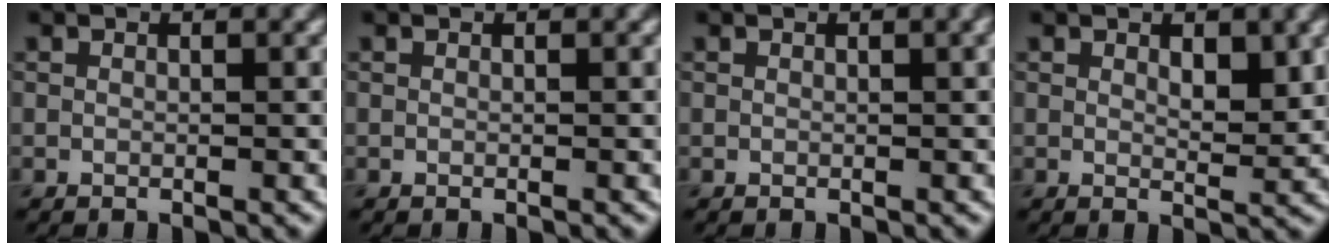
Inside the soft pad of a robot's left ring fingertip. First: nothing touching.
{"total": 0.0}
{"total": 1.4, "force": [0.6, 0.4, 1.2], "torque": [-0.010, 0.008, 0.006]}
{"total": 2.2, "force": [1.0, 0.9, 1.8], "torque": [-0.024, -0.006, 0.019]}